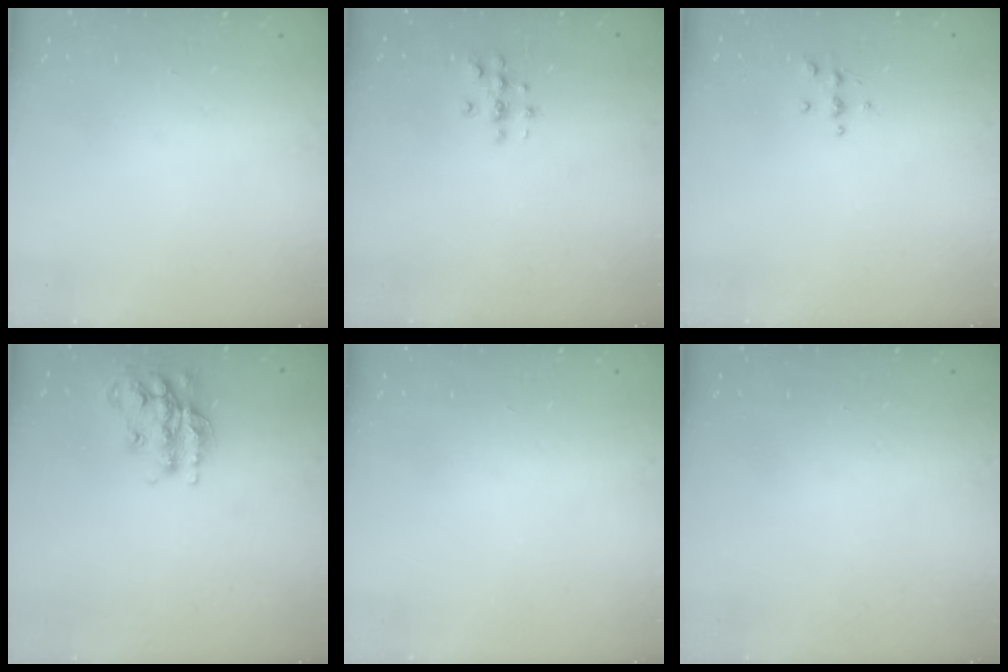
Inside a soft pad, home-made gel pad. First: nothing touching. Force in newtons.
{"total": 3.9, "press": 3.8, "slide": 0.5}
{"total": 4.3, "press": 4.3, "slide": 0.5}
{"total": 15.2, "press": 15.2, "slide": 0.8}
{"total": 0.0}
{"total": 0.0}